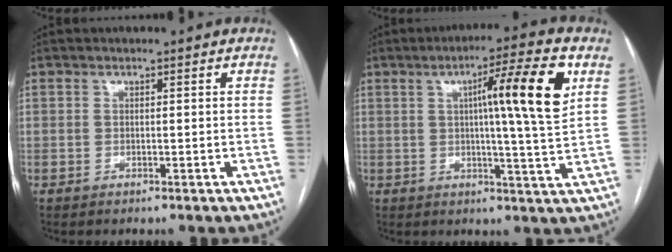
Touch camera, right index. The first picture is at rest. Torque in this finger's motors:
{"motor_torque": [0.56, 0.26, 0.35, 0.13]}